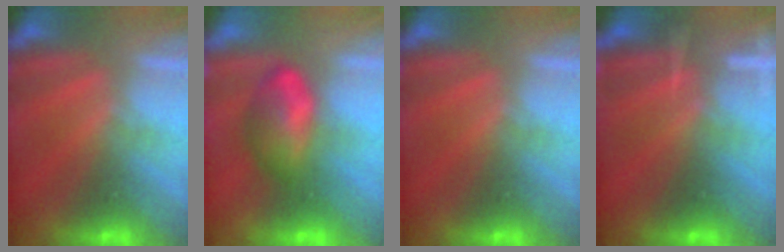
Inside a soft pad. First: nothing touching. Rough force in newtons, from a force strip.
{"total": 7.5}
{"total": 0.0}
{"total": 7.4}